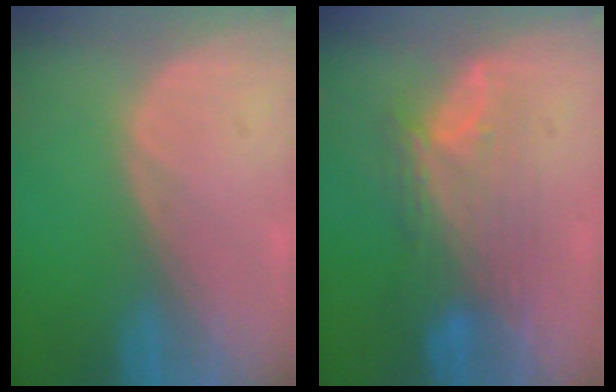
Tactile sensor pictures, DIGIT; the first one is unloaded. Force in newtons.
{"total": 7.7, "press": 7.3, "slide": 2.5}